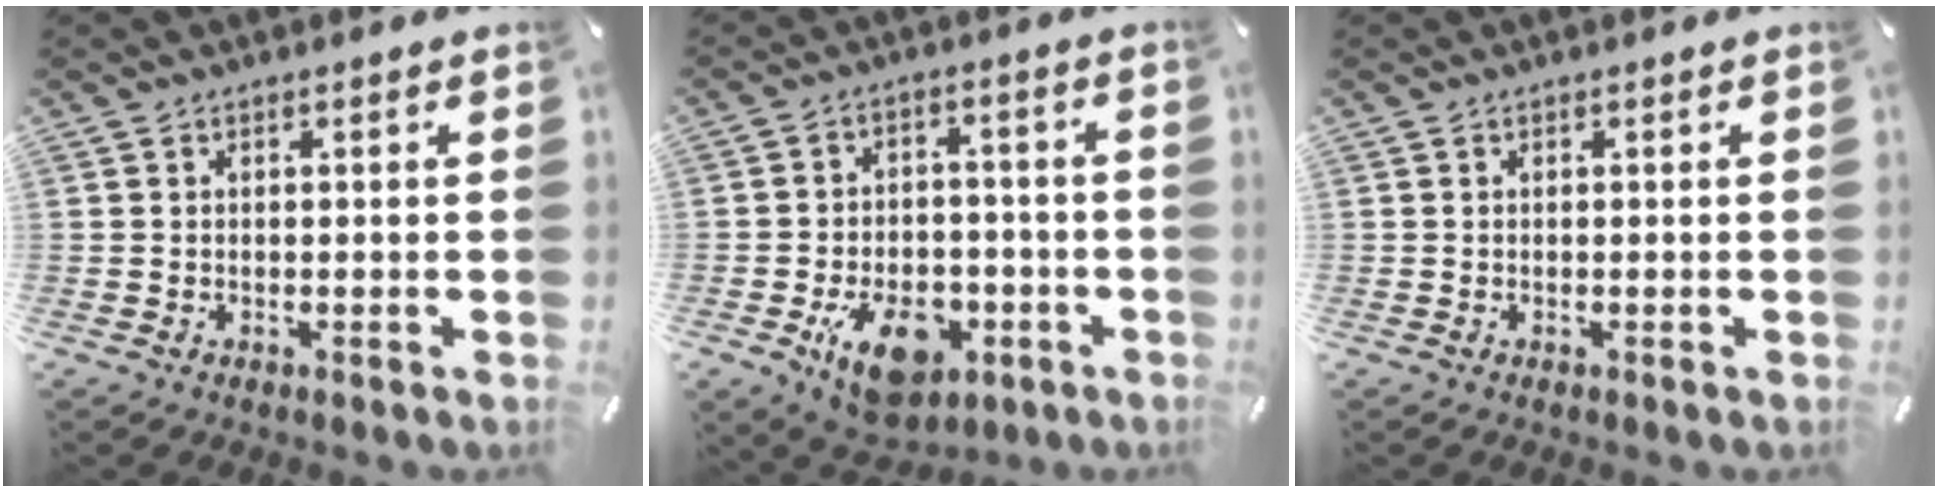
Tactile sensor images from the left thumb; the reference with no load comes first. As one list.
[{"total": 13.0, "force": [-5.3, 8.4, 8.4], "torque": [-0.134, 0.022, -0.090]}, {"total": 0.0}]